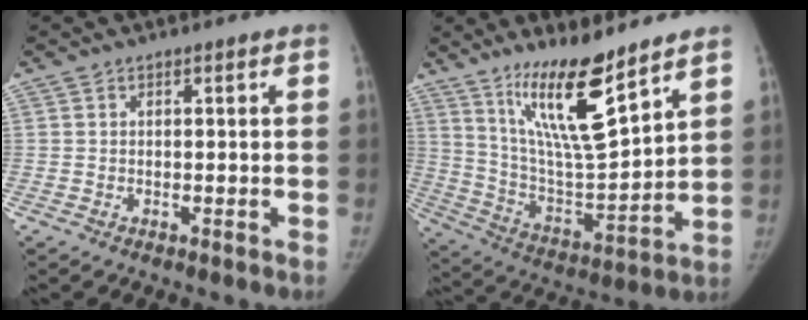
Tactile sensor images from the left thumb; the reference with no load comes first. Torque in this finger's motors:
{"motor_torque": [0.28, 0.12, 1.67, -1.10, 0.41]}